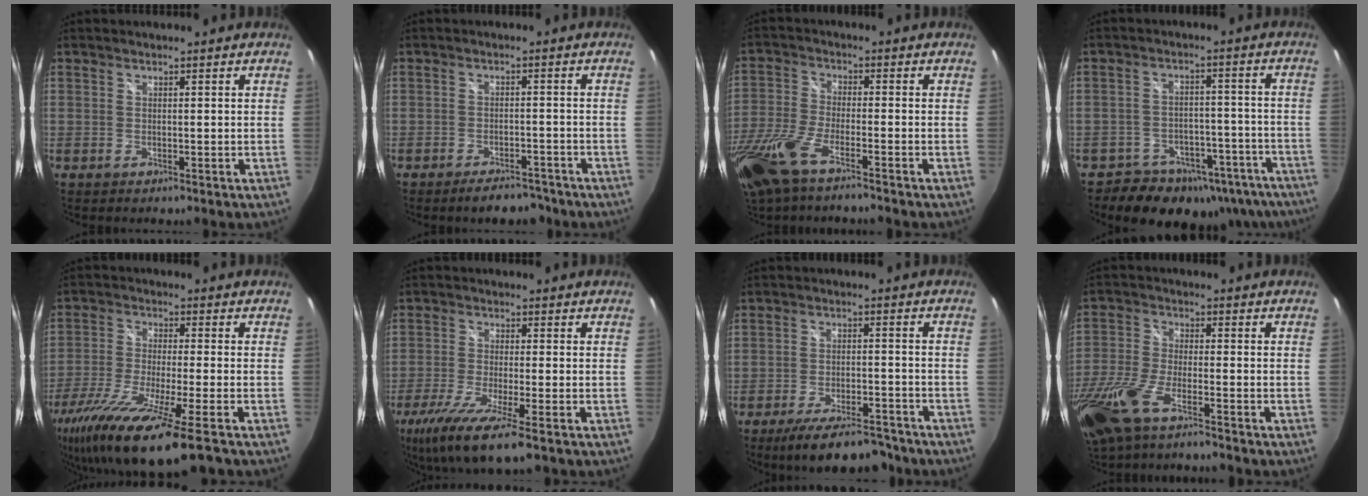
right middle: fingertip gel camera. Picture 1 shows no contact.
{"total": 5.9, "force": [-4.8, 2.3, 2.4], "torque": [-0.049, 0.005, -0.064]}
{"total": 13.4, "force": [-9.1, 3.4, 9.1], "torque": [-0.216, -0.039, -0.183]}
{"total": 18.1, "force": [-13.4, 10.5, 6.2], "torque": [-0.111, 0.030, -0.152]}
{"total": 18.1, "force": [-12.5, 1.3, 13.0], "torque": [-0.266, -0.062, -0.222]}
{"total": 11.9, "force": [-7.5, 1.1, 9.2], "torque": [-0.201, -0.052, -0.135]}
{"total": 12.1, "force": [-10.1, 3.2, 5.8], "torque": [-0.119, -0.011, -0.152]}
{"total": 14.1, "force": [-9.8, 3.4, 9.5], "torque": [-0.225, -0.041, -0.193]}